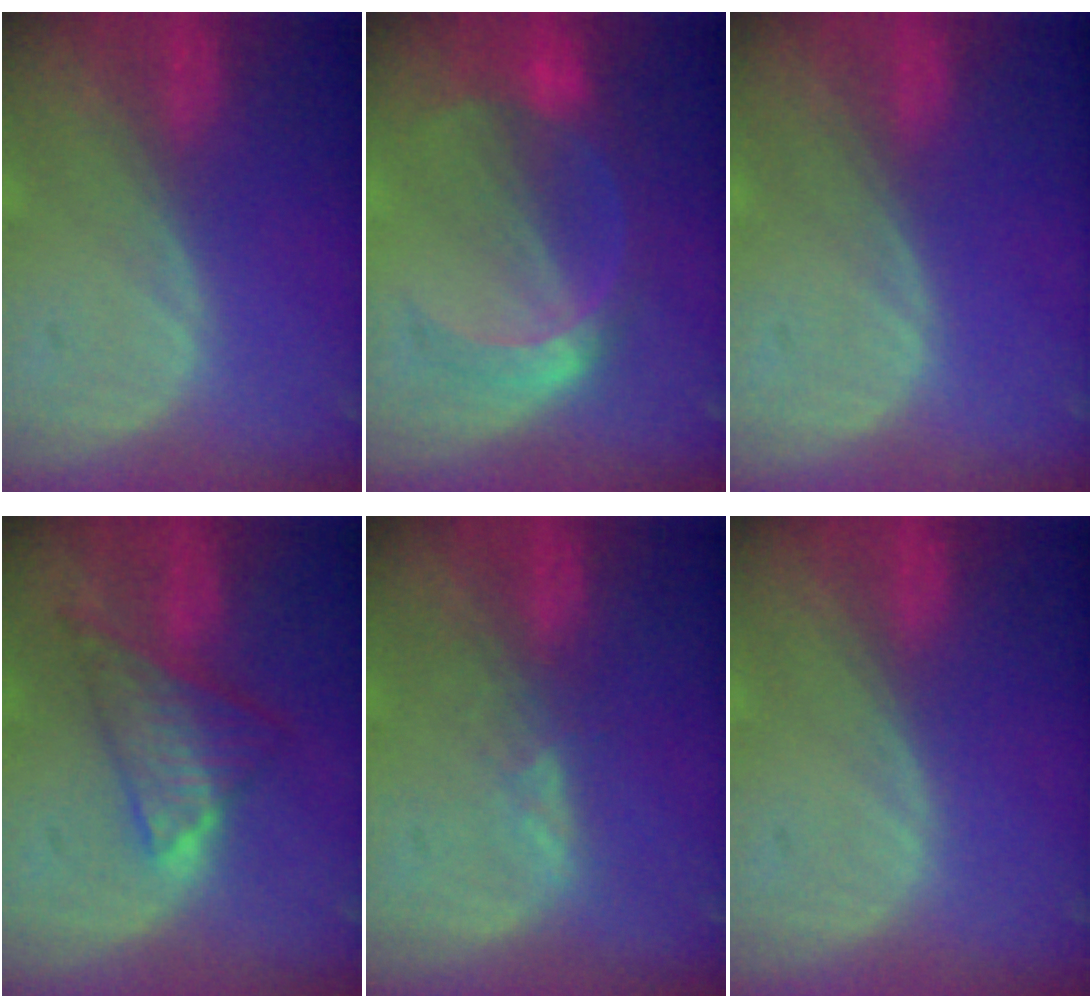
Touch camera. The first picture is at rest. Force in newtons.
{"total": 6.3, "press": 5.6, "slide": 3.0}
{"total": 0.0}
{"total": 7.2, "press": 6.5, "slide": 3.2}
{"total": 1.6, "press": 1.6, "slide": 0.3}
{"total": 0.0}